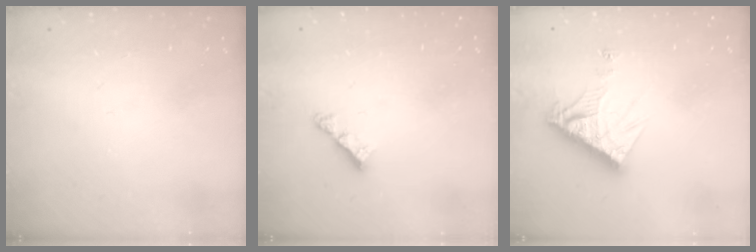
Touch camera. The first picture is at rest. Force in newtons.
{"total": 4.2, "press": 4.2, "slide": 0.2}
{"total": 10.5, "press": 10.5, "slide": 0.8}